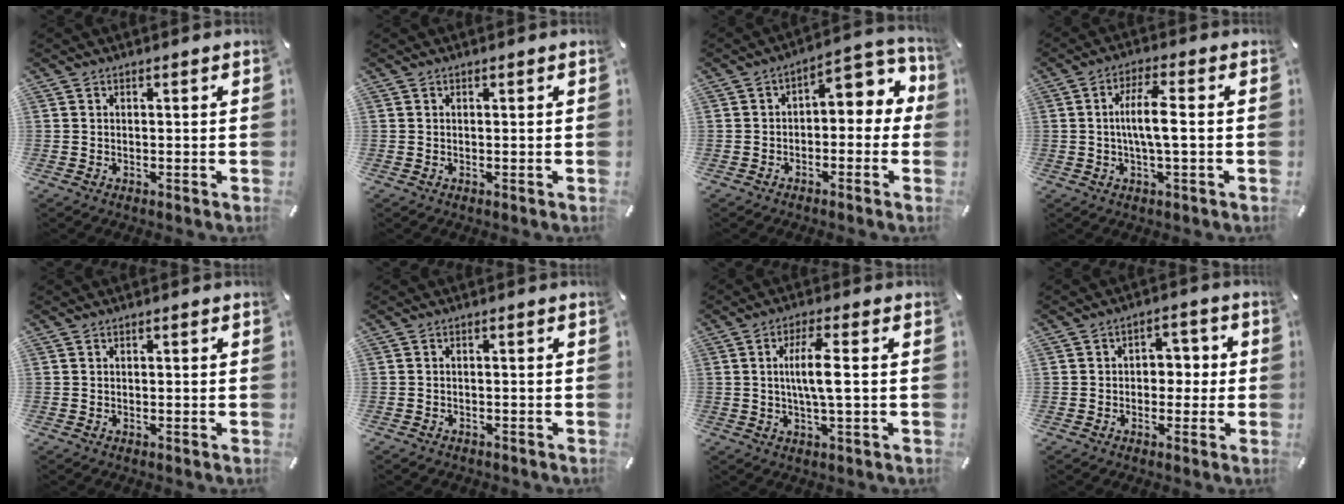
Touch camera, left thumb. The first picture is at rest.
{"total": 0.0}
{"total": 7.4, "force": [0.9, 4.4, 5.9], "torque": [-0.072, -0.016, 0.007]}
{"total": 8.1, "force": [-0.1, 1.7, 7.9], "torque": [-0.158, 0.002, -0.010]}
{"total": 0.0}
{"total": 1.3, "force": [-1.0, 0.7, 0.3], "torque": [-0.008, 0.004, -0.024]}
{"total": 8.2, "force": [0.6, 1.4, 8.0], "torque": [-0.155, 0.001, 0.003]}
{"total": 4.6, "force": [-1.1, 3.5, 2.7], "torque": [-0.028, 0.007, -0.031]}